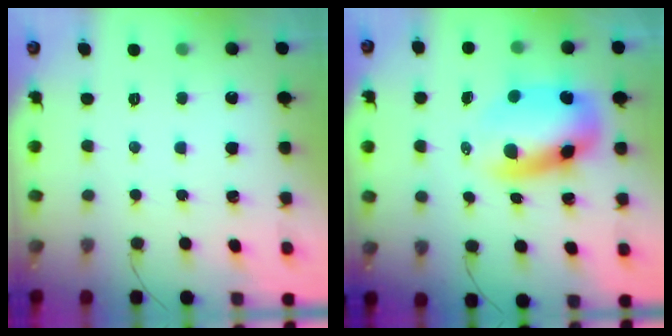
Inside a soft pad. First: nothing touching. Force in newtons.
{"total": 10.2, "press": 9.8, "slide": 2.8}